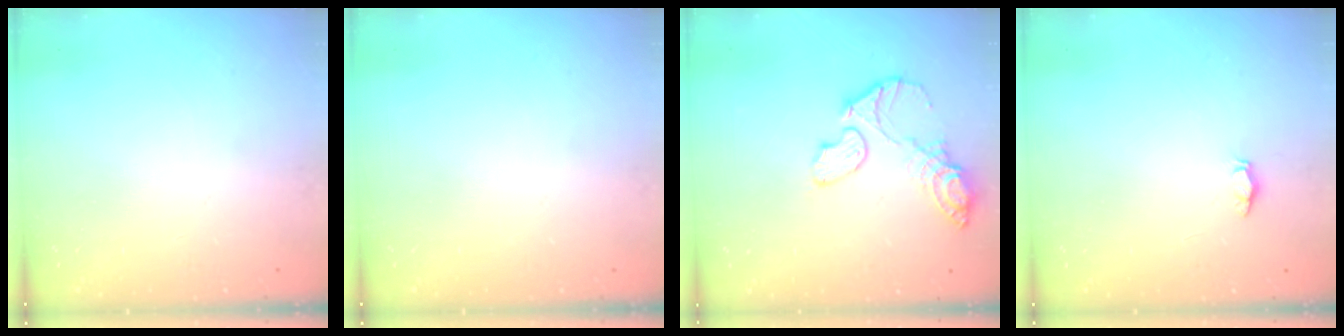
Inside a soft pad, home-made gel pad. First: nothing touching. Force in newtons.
{"total": 0.0}
{"total": 11.0, "press": 11.0, "slide": 0.5}
{"total": 2.2, "press": 2.2, "slide": 0.3}